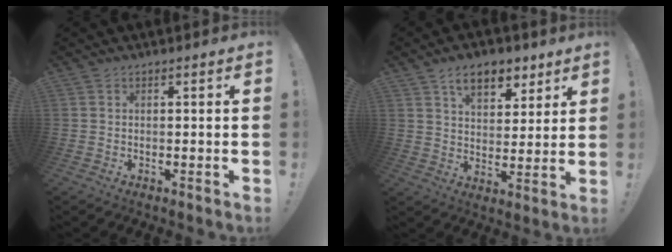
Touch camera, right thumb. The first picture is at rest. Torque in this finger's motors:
{"motor_torque": [0.96, 1.35, 0.34, -0.24, 0.00]}